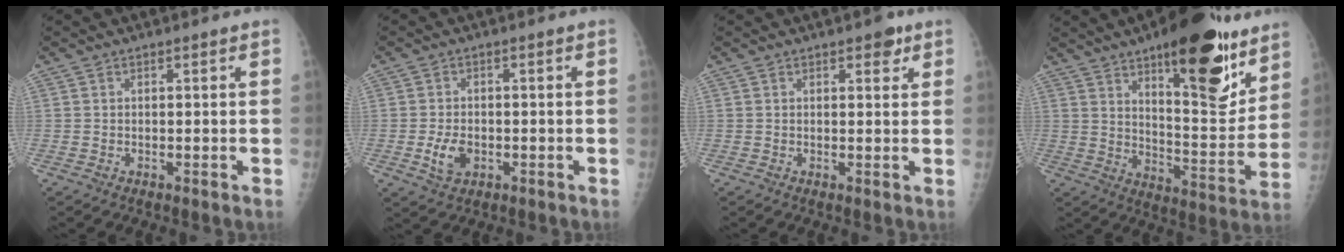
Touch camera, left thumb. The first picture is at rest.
{"total": 4.5, "force": [-1.2, 3.1, 3.1], "torque": [-0.053, -0.001, -0.017]}
{"total": 2.8, "force": [1.7, 1.4, 1.8], "torque": [-0.008, -0.006, 0.019]}
{"total": 22.9, "force": [13.6, 8.1, 16.6], "torque": [-0.193, -0.074, 0.204]}